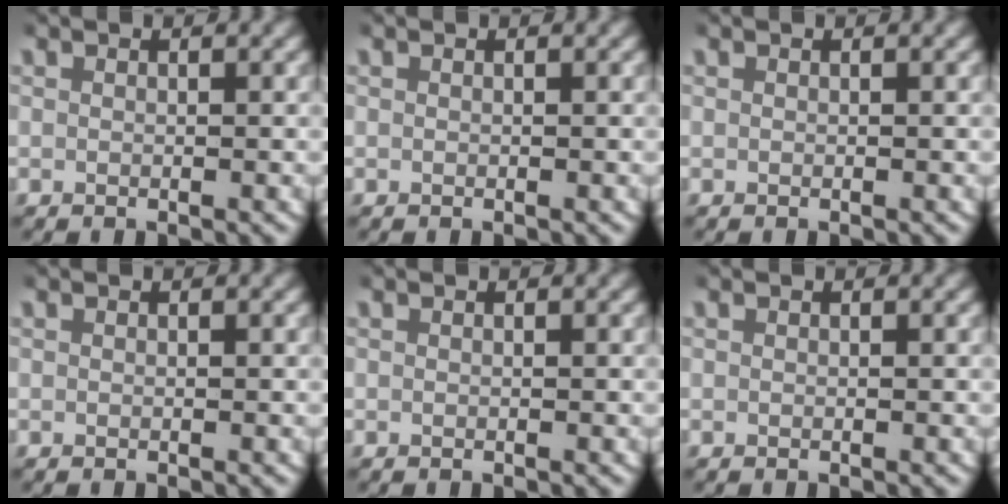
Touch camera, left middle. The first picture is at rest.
{"total": 0.0}
{"total": 0.0}
{"total": 0.0}
{"total": 0.0}
{"total": 0.0}